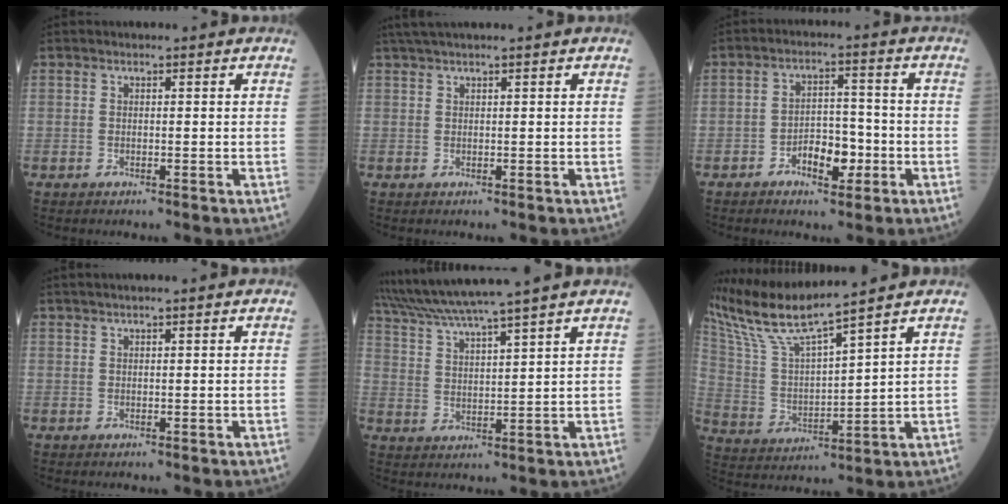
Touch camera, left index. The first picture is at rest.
{"total": 2.6, "force": [2.1, -0.4, 1.5], "torque": [-0.029, 0.019, 0.042]}
{"total": 5.6, "force": [-2.6, 2.8, 4.1], "torque": [-0.068, 0.009, -0.044]}
{"total": 1.4, "force": [1.0, -0.2, 1.0], "torque": [-0.022, 0.014, 0.023]}
{"total": 11.4, "force": [9.9, -2.2, 5.1], "torque": [-0.097, 0.015, 0.173]}
{"total": 11.8, "force": [10.4, -1.4, 5.3], "torque": [-0.123, 0.003, 0.211]}